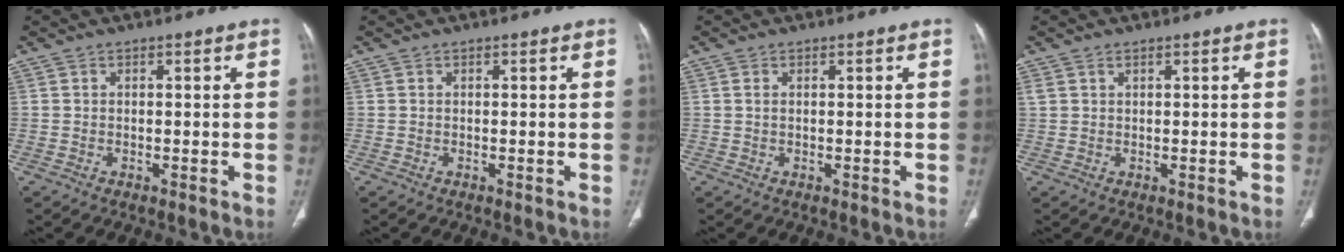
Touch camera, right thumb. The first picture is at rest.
{"total": 0.0}
{"total": 0.8, "force": [0.3, 0.4, 0.6], "torque": [-0.017, 0.005, 0.007]}
{"total": 1.0, "force": [0.7, 0.4, 0.5], "torque": [-0.013, 0.007, 0.016]}